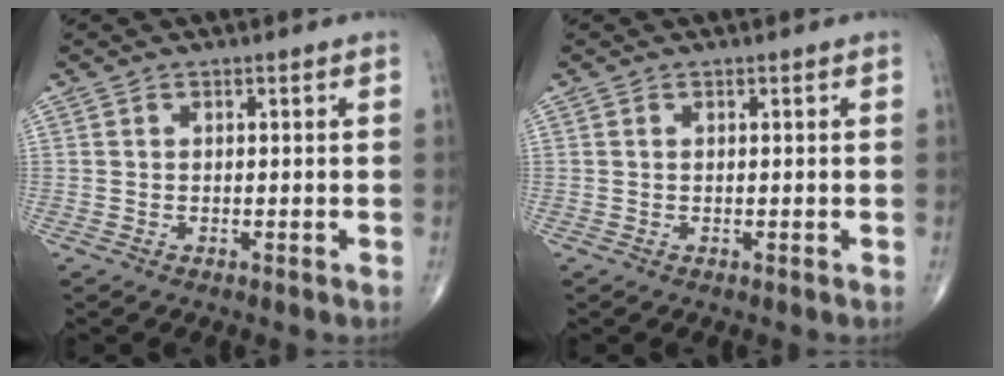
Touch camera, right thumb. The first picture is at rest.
{"total": 0.0}